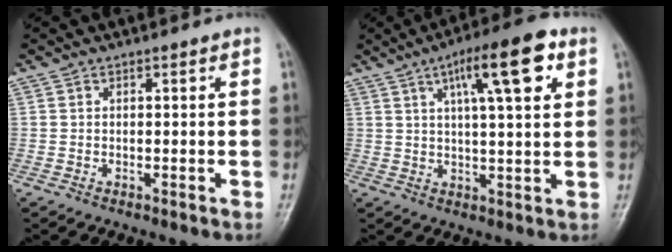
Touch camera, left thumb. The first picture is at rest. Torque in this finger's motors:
{"motor_torque": [0.43, 0.57, 0.73, 0.26, 0.14]}